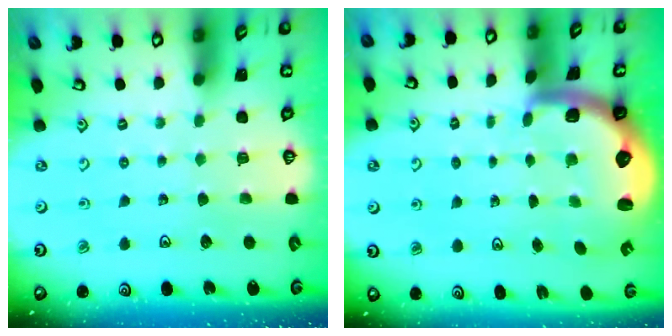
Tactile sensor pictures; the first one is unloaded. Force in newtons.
{"total": 2.8, "press": 2.4, "slide": 1.4}